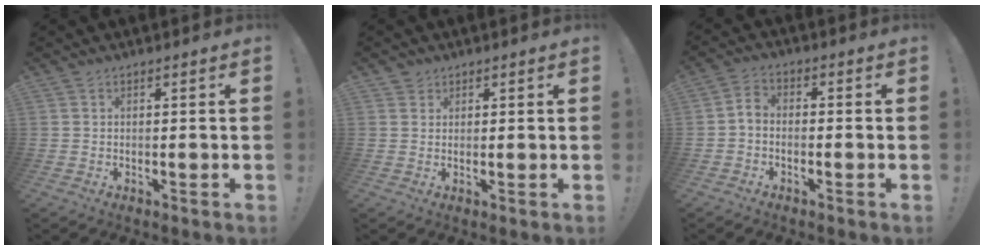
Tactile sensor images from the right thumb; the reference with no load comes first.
{"total": 2.0, "force": [1.4, 1.4, -0.1], "torque": [0.000, -0.003, 0.026]}
{"total": 3.2, "force": [-2.0, 1.7, 1.9], "torque": [-0.041, 0.011, -0.036]}